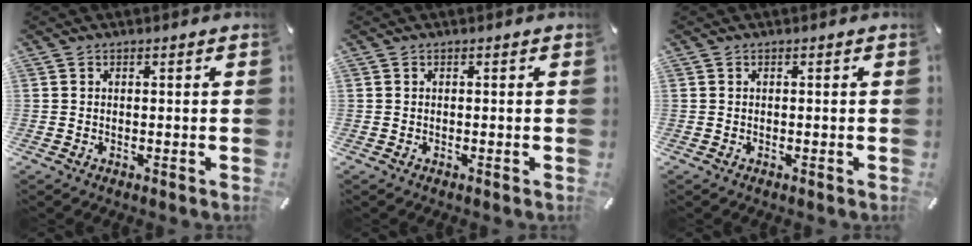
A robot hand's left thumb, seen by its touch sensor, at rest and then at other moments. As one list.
[{"total": 0.0}, {"total": 0.0}]